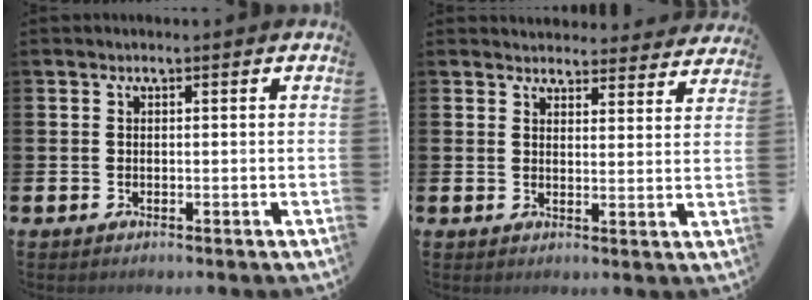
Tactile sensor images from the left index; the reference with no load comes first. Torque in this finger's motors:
{"motor_torque": [1.00, -1.14, 0.35, 0.05]}